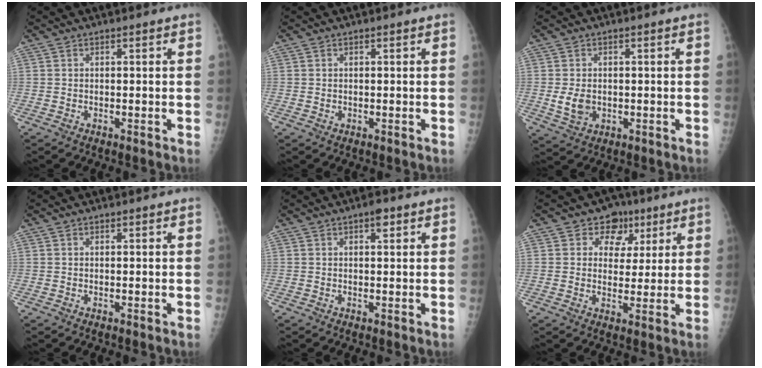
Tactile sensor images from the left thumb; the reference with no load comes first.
{"total": 0.6, "force": [0.1, 0.5, 0.2], "torque": [-0.001, 0.000, 0.003]}
{"total": 4.5, "force": [-0.2, 3.4, 2.9], "torque": [-0.043, -0.006, 0.005]}
{"total": 0.0}
{"total": 1.9, "force": [1.1, 0.8, 1.4], "torque": [-0.015, -0.003, 0.014]}
{"total": 7.2, "force": [3.7, 5.9, 1.9], "torque": [0.010, -0.007, 0.051]}